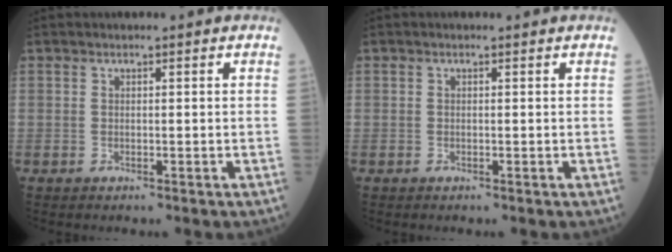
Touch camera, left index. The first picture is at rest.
{"total": 0.0}